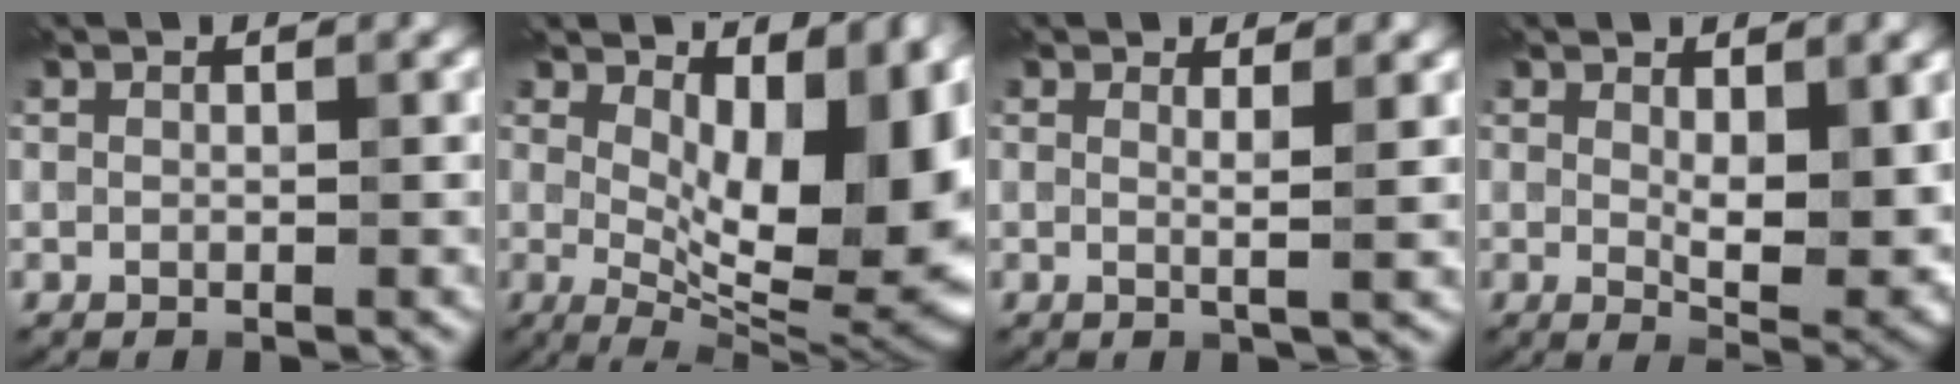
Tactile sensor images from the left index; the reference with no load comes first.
{"total": 13.6, "force": [2.7, 5.9, 12.0], "torque": [-0.121, -0.014, 0.050]}
{"total": 1.8, "force": [0.6, 0.4, 1.6], "torque": [-0.023, -0.003, 0.002]}
{"total": 6.0, "force": [0.8, 2.2, 5.5], "torque": [-0.088, -0.016, 0.020]}